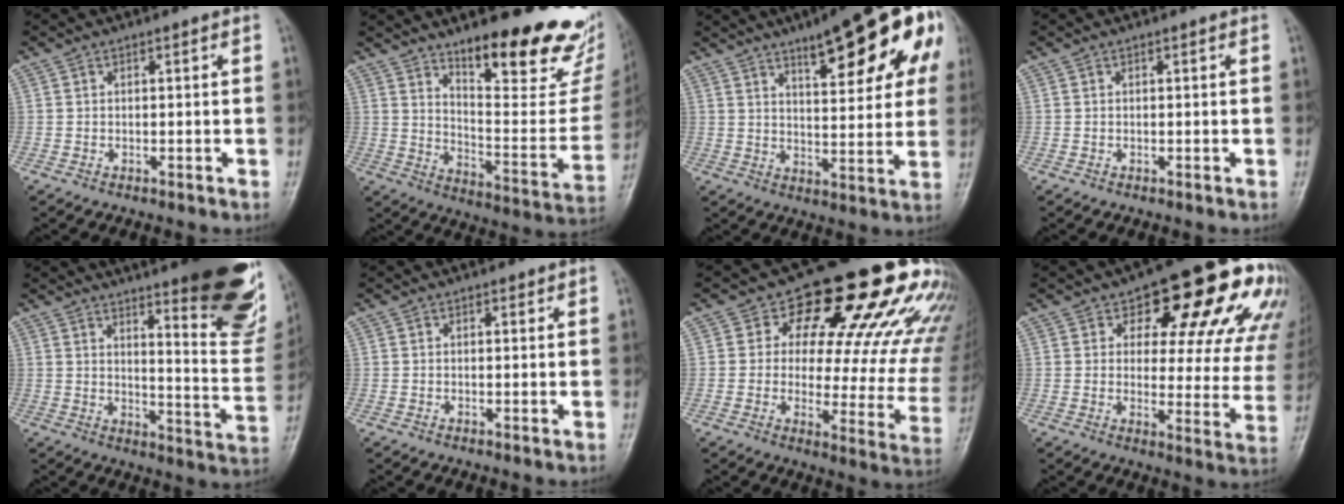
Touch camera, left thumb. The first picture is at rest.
{"total": 24.9, "force": [17.8, 7.0, 15.9], "torque": [-0.173, -0.120, 0.252]}
{"total": 20.6, "force": [9.2, 6.1, 17.4], "torque": [-0.207, -0.014, 0.120]}
{"total": 0.0}
{"total": 23.8, "force": [15.8, 5.2, 17.0], "torque": [-0.187, -0.102, 0.199]}
{"total": 0.7, "force": [0.5, 0.4, 0.3], "torque": [0.002, -0.002, 0.003]}
{"total": 24.3, "force": [12.9, 11.0, 17.3], "torque": [-0.181, -0.033, 0.164]}
{"total": 22.7, "force": [10.7, 10.4, 17.2], "torque": [-0.174, -0.015, 0.135]}